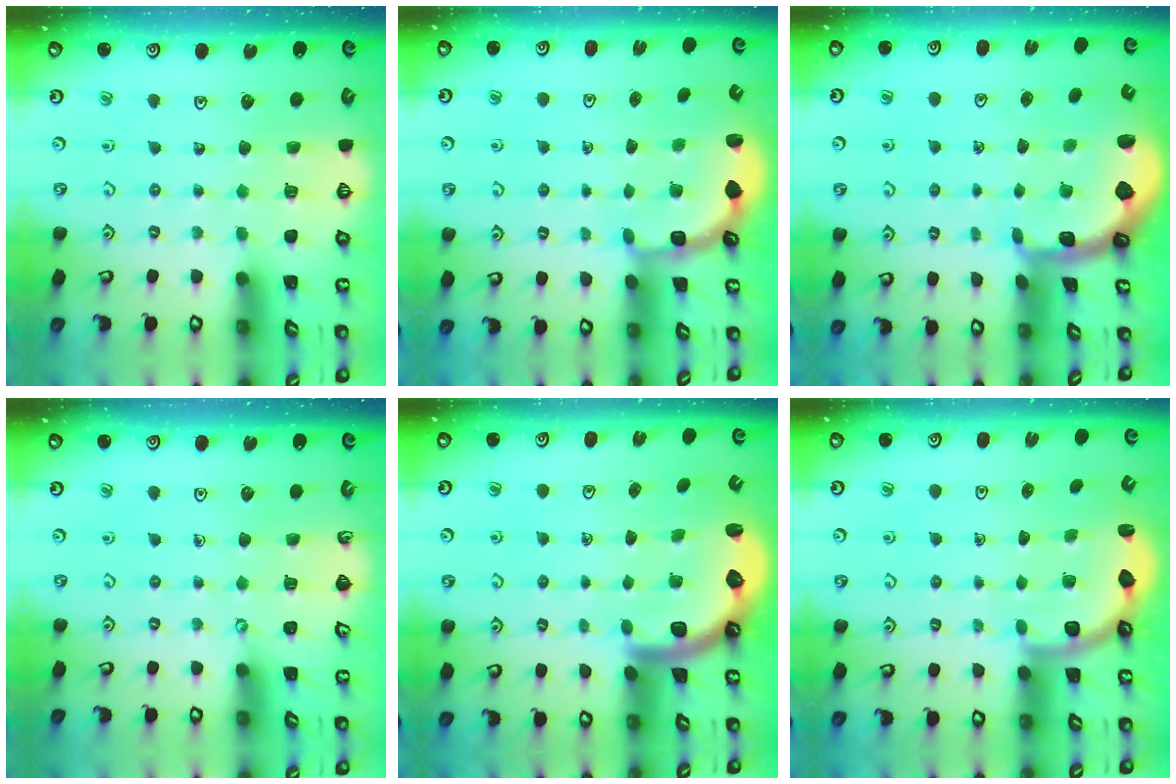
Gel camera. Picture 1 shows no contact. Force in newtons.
{"total": 2.7, "press": 2.3, "slide": 1.4}
{"total": 1.0, "press": 0.9, "slide": 0.4}
{"total": 0.0}
{"total": 3.1, "press": 3.1, "slide": 0.5}
{"total": 3.4, "press": 3.0, "slide": 1.6}